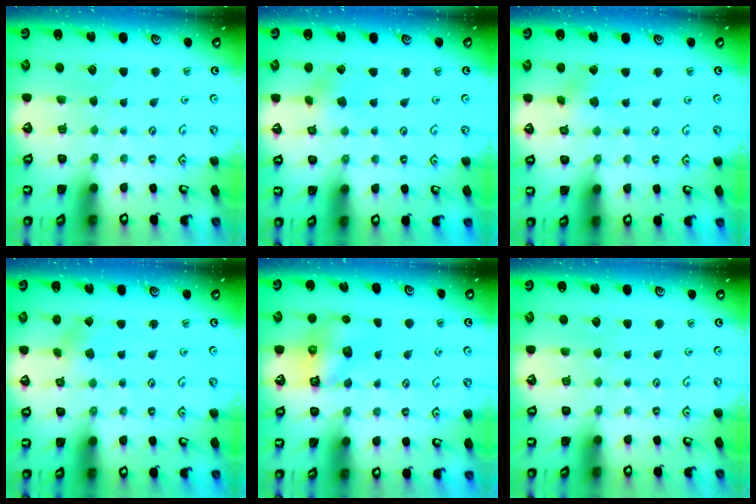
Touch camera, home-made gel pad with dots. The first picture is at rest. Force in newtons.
{"total": 3.1, "press": 3.0, "slide": 0.4}
{"total": 2.9, "press": 2.9, "slide": 0.3}
{"total": 2.2, "press": 2.2, "slide": 0.3}
{"total": 6.2, "press": 6.1, "slide": 0.7}
{"total": 0.0}